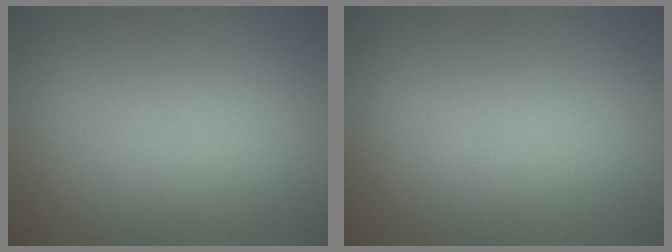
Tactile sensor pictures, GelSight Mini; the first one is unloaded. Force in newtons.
{"total": 0.0}